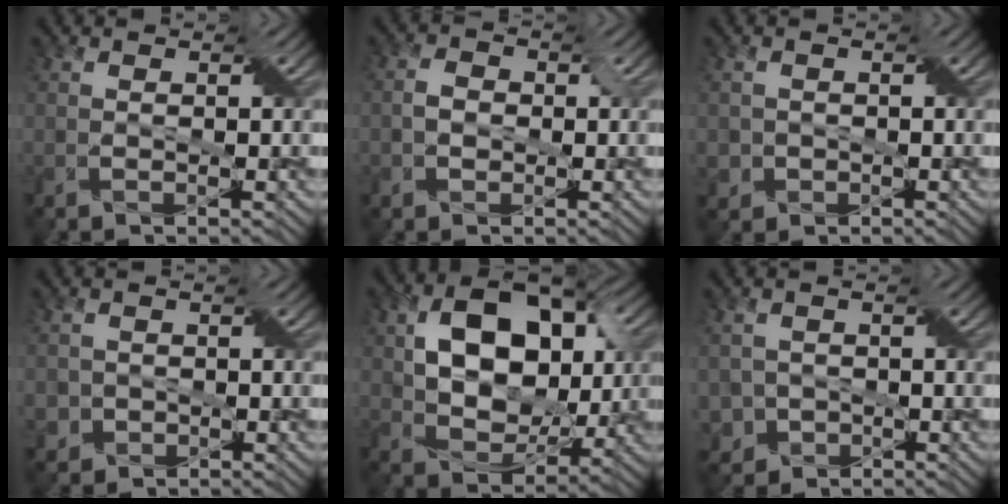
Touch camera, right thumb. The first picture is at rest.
{"total": 2.4, "force": [-0.4, 2.0, 1.3], "torque": [-0.028, 0.002, -0.013]}
{"total": 2.0, "force": [-0.6, 1.9, 0.2], "torque": [-0.005, -0.001, -0.011]}
{"total": 2.4, "force": [-0.8, 2.3, 0.3], "torque": [-0.005, -0.002, -0.016]}
{"total": 12.3, "force": [2.5, 8.4, 8.7], "torque": [-0.157, 0.006, 0.042]}
{"total": 4.2, "force": [-1.9, 3.7, 0.9], "torque": [-0.024, -0.001, -0.036]}